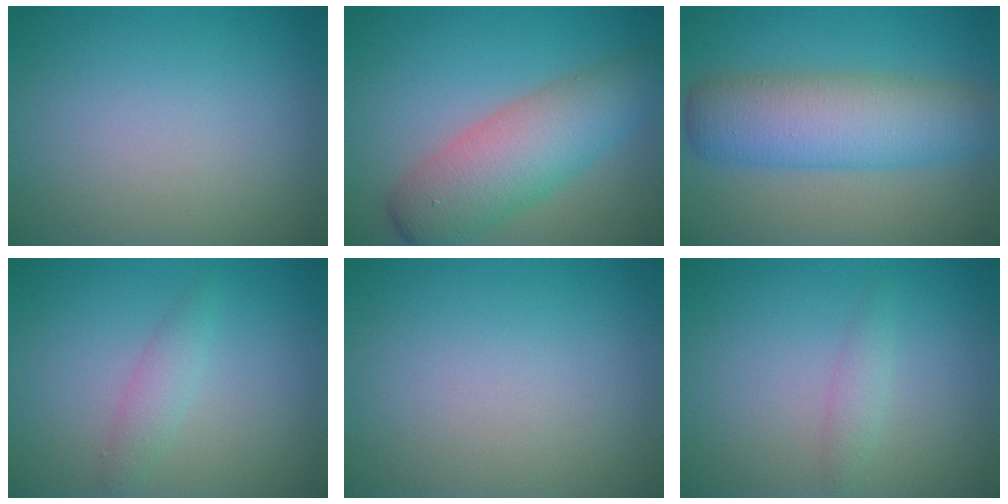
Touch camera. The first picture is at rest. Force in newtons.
{"total": 6.9, "press": 6.9, "slide": 0.3}
{"total": 7.6, "press": 7.6, "slide": 0.1}
{"total": 1.7, "press": 1.7, "slide": 0.1}
{"total": 0.0}
{"total": 1.2, "press": 1.2, "slide": 0.0}